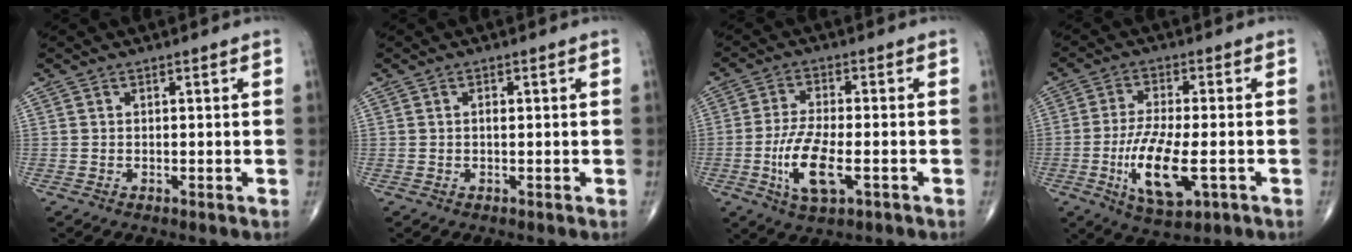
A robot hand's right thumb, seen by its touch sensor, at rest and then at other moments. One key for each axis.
{"total": 0.9, "fx": 0.2, "fy": 0.5, "fz": 0.8, "tx": -0.012, "ty": 0.001, "tz": 0.002}
{"total": 9.6, "fx": -2.9, "fy": 3.5, "fz": 8.4, "tx": -0.170, "ty": 0.004, "tz": -0.051}
{"total": 11.9, "fx": -3.3, "fy": 4.1, "fz": 10.6, "tx": -0.200, "ty": -0.005, "tz": -0.053}